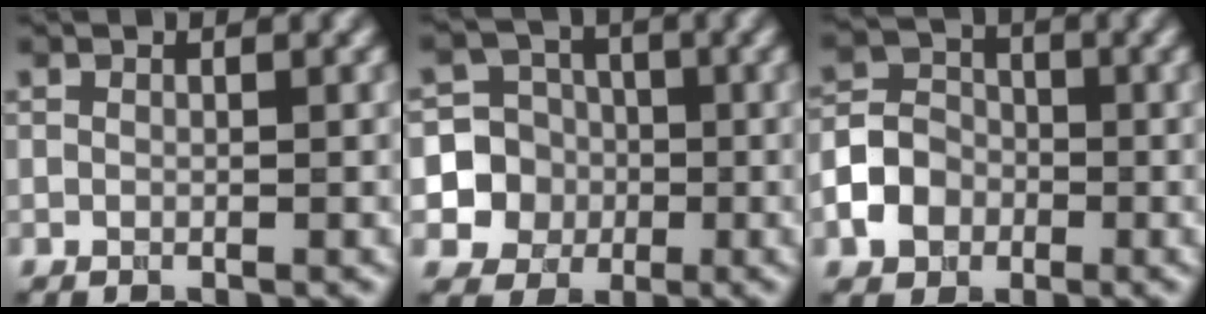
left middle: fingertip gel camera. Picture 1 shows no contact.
{"total": 7.2, "force": [-1.5, 6.9, 1.2], "torque": [-0.014, 0.012, -0.046]}
{"total": 4.1, "force": [-1.6, 3.3, 1.8], "torque": [-0.035, 0.006, -0.034]}